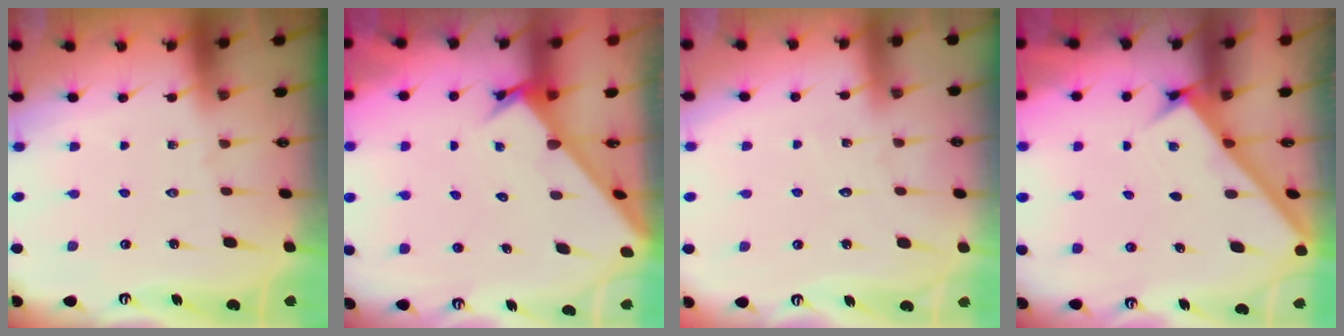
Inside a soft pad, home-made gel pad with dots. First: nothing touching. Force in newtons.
{"total": 2.6, "press": 2.6, "slide": 0.3}
{"total": 3.4, "press": 3.4, "slide": 0.1}
{"total": 2.7, "press": 2.6, "slide": 0.4}